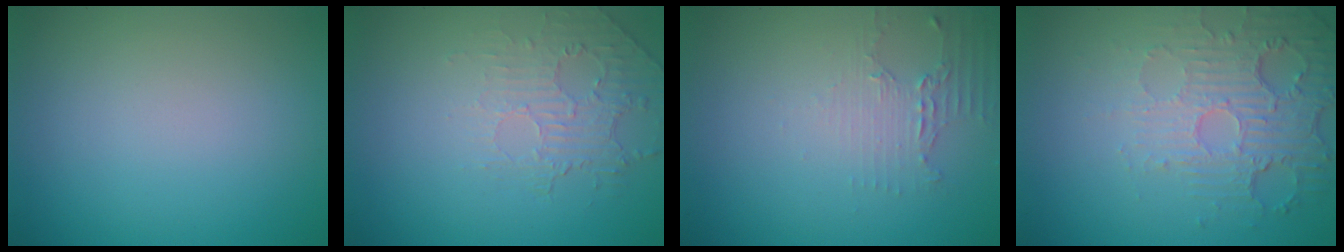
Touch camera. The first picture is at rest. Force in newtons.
{"total": 2.0, "press": 0.9, "slide": 1.8}
{"total": 2.0, "press": 1.5, "slide": 1.3}
{"total": 6.0, "press": 3.6, "slide": 4.8}